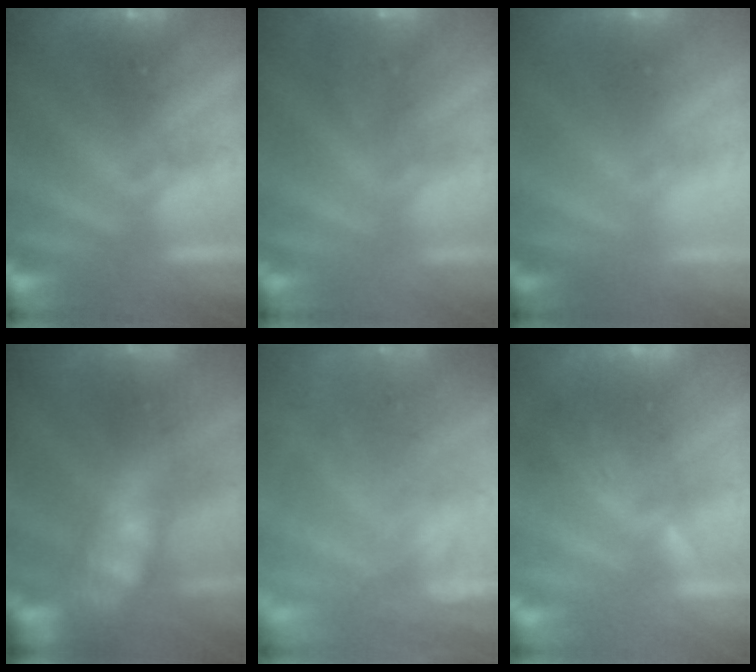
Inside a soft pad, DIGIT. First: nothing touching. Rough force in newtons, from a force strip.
{"total": 9.2}
{"total": 3.2}
{"total": 9.0}
{"total": 7.7}
{"total": 2.3}